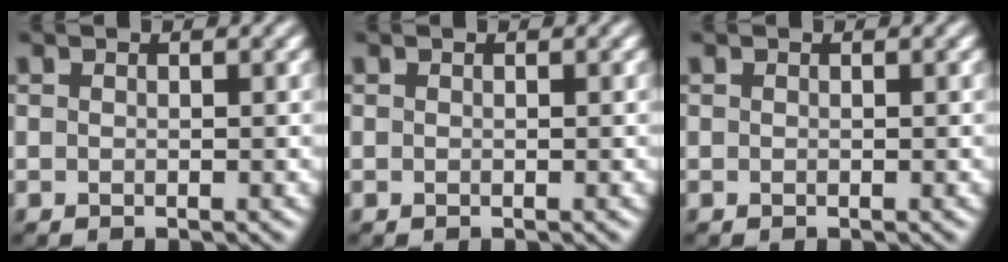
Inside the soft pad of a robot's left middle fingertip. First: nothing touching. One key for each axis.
{"total": 0.0}
{"total": 0.0}